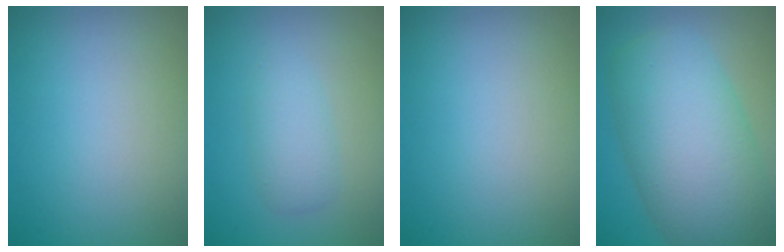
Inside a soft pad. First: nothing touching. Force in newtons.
{"total": 2.3, "press": 2.3, "slide": 0.1}
{"total": 0.0}
{"total": 11.0, "press": 11.0, "slide": 0.4}